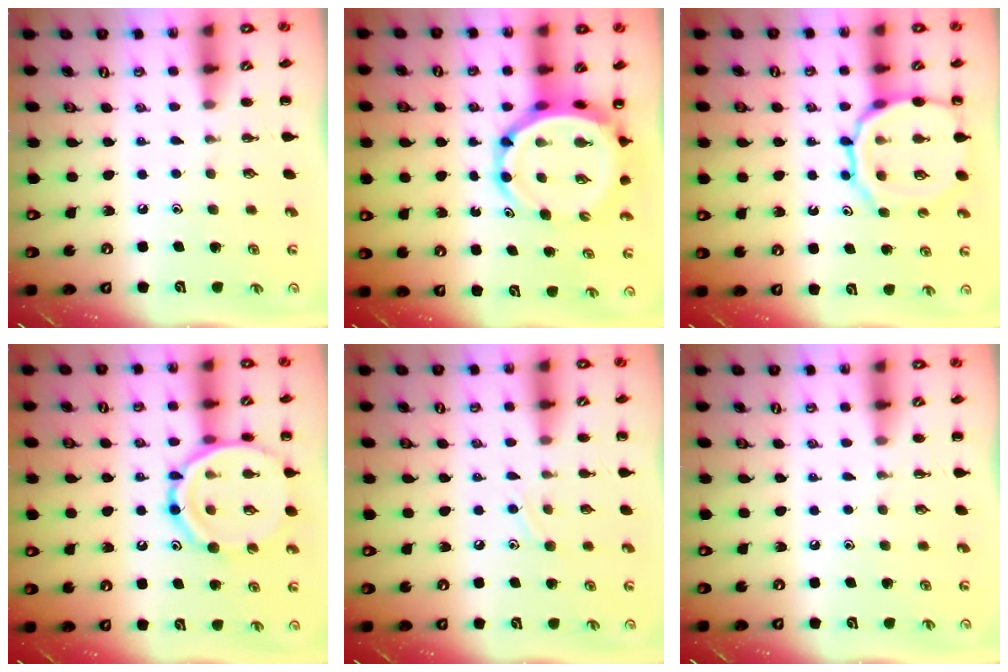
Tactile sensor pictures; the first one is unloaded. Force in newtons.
{"total": 8.4, "press": 8.0, "slide": 2.7}
{"total": 14.3, "press": 14.3, "slide": 1.3}
{"total": 17.6, "press": 17.4, "slide": 2.0}
{"total": 6.6, "press": 6.5, "slide": 1.1}
{"total": 0.0}